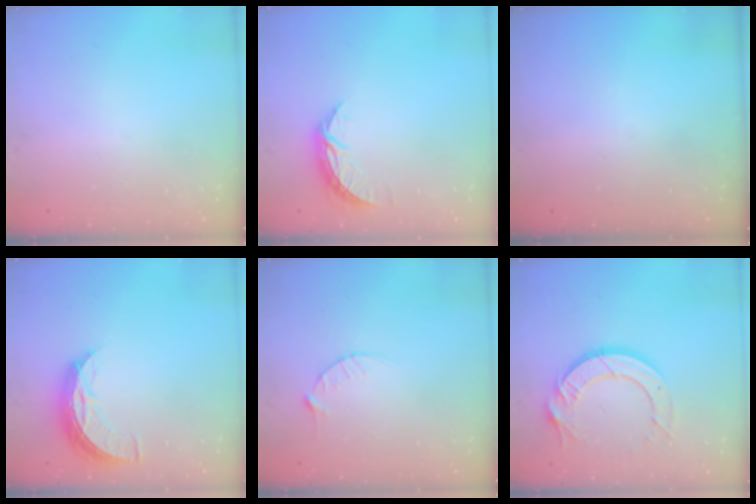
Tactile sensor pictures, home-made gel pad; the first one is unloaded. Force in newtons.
{"total": 6.7, "press": 6.7, "slide": 0.4}
{"total": 0.0}
{"total": 7.7, "press": 7.6, "slide": 0.7}
{"total": 2.9, "press": 2.9, "slide": 0.4}
{"total": 12.1, "press": 12.1, "slide": 1.0}